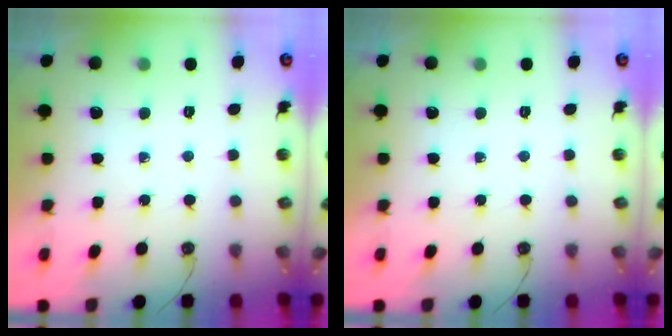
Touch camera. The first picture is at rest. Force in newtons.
{"total": 0.0}